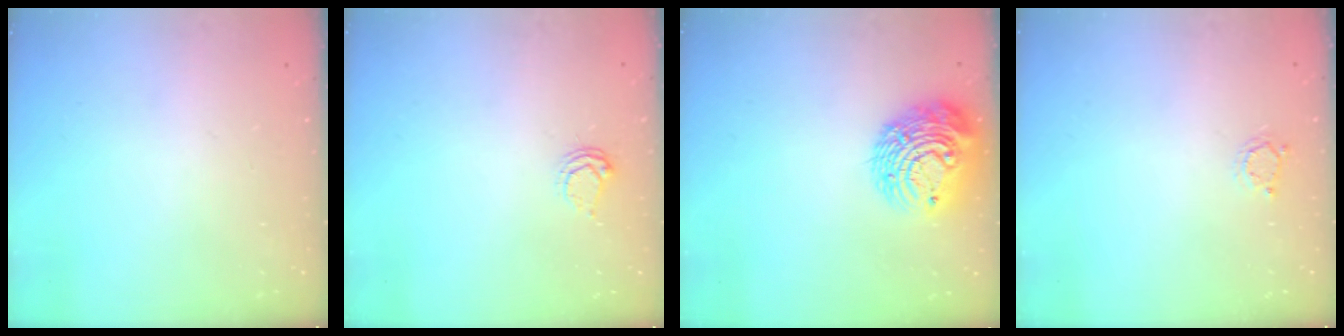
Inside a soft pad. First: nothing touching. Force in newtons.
{"total": 3.6, "press": 3.6, "slide": 0.3}
{"total": 14.9, "press": 14.8, "slide": 1.2}
{"total": 2.6, "press": 2.6, "slide": 0.3}